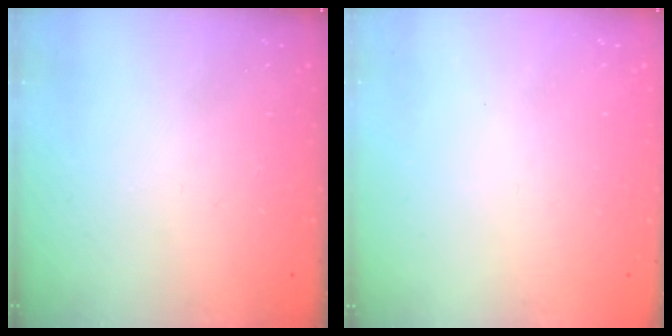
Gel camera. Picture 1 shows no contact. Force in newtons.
{"total": 0.9, "press": 0.8, "slide": 0.3}